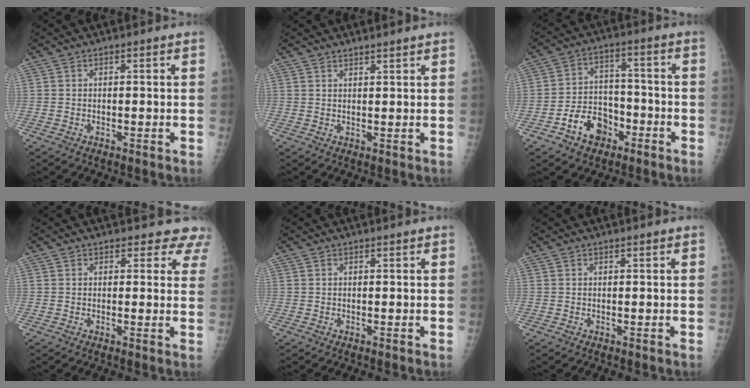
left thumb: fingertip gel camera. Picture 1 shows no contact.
{"total": 1.4, "force": [1.3, 0.0, 0.5], "torque": [-0.001, -0.009, 0.024]}
{"total": 9.3, "force": [-5.0, 6.6, 4.3], "torque": [-0.043, 0.041, -0.083]}
{"total": 4.9, "force": [4.2, 2.5, 0.2], "torque": [0.042, -0.017, 0.020]}
{"total": 0.0}
{"total": 0.0}